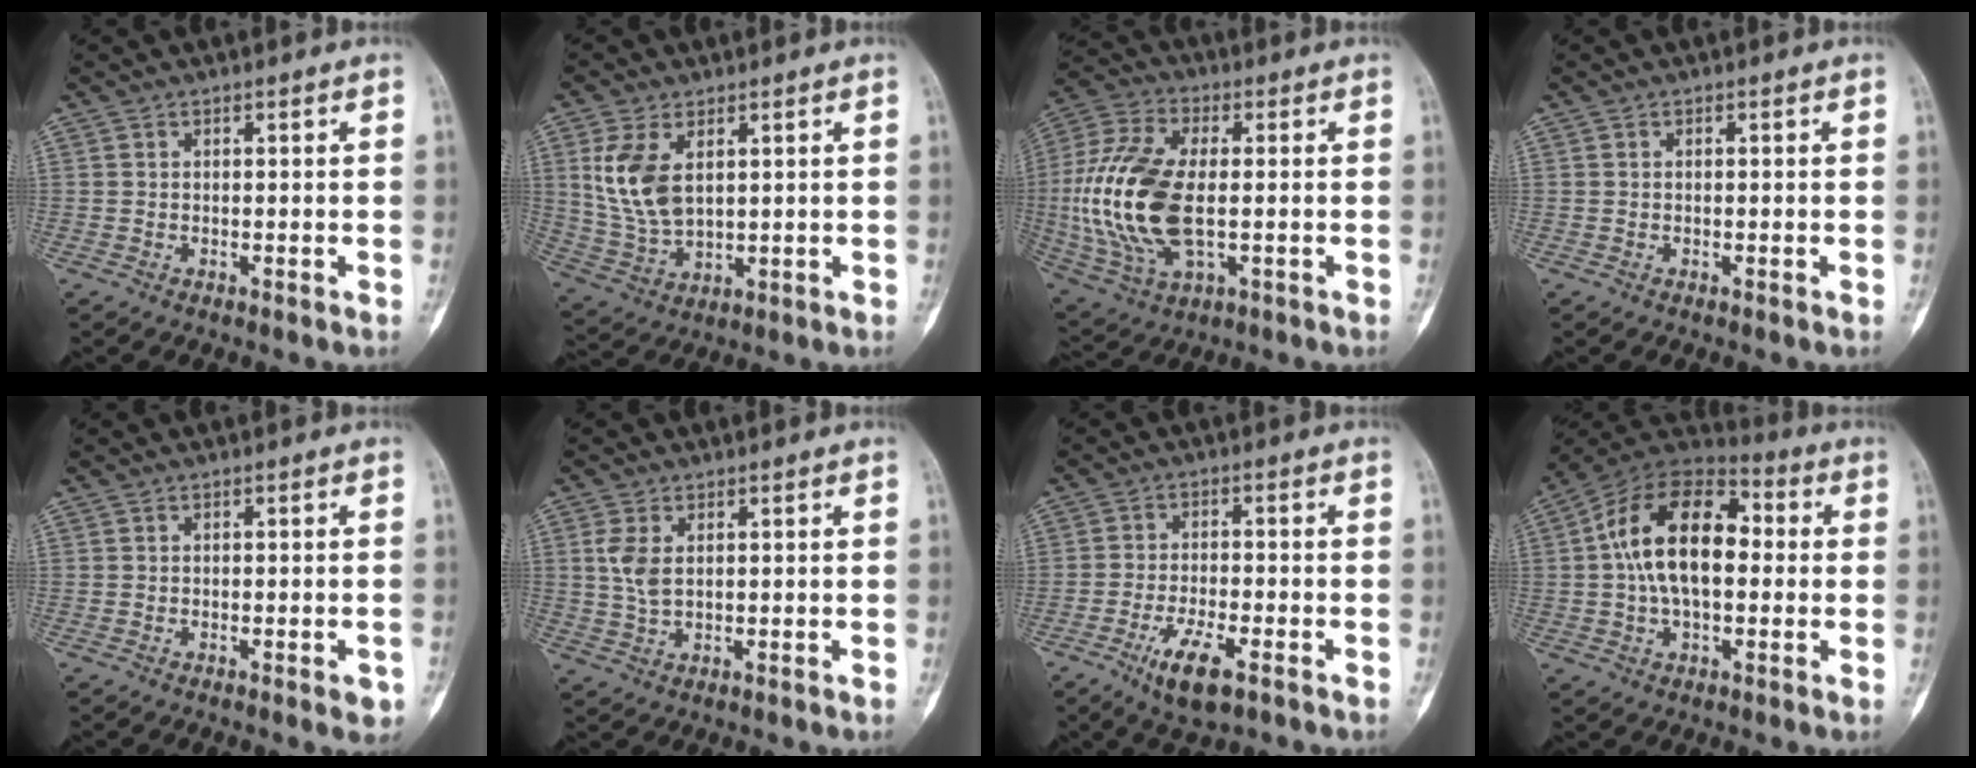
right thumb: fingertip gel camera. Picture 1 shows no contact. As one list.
[{"total": 10.7, "force": [3.2, 6.0, 8.2], "torque": [-0.165, -0.011, 0.077]}, {"total": 20.0, "force": [-1.1, 10.3, 17.1], "torque": [-0.376, -0.001, -0.012]}, {"total": 0.0}, {"total": 2.3, "force": [-1.0, 0.7, 1.9], "torque": [-0.017, 0.006, -0.012]}, {"total": 4.2, "force": [1.0, 2.1, 3.5], "torque": [-0.081, 0.002, 0.026]}, {"total": 8.0, "force": [-4.2, 2.6, 6.3], "torque": [-0.116, 0.008, -0.070]}, {"total": 18.2, "force": [1.3, 10.5, 14.8], "torque": [-0.245, 0.037, 0.015]}]